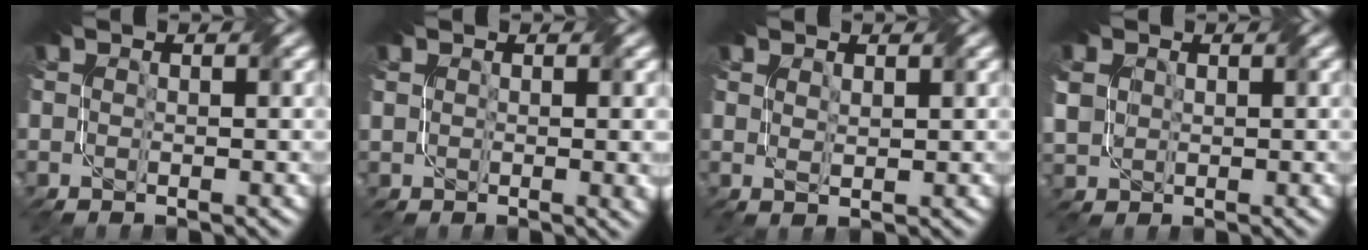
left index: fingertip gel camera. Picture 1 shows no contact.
{"total": 2.1, "force": [0.6, 0.9, 1.8], "torque": [-0.021, -0.001, 0.014]}
{"total": 0.9, "force": [0.8, 0.2, 0.3], "torque": [-0.010, -0.004, 0.017]}
{"total": 2.4, "force": [1.1, 2.1, 0.4], "torque": [-0.029, 0.007, 0.024]}